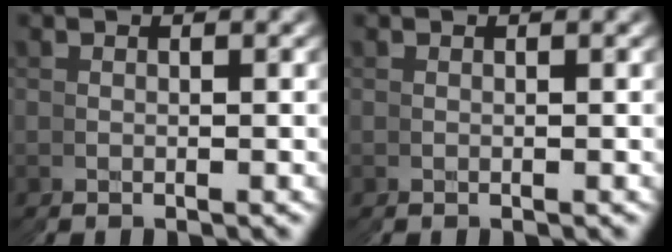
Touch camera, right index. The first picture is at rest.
{"total": 0.0}